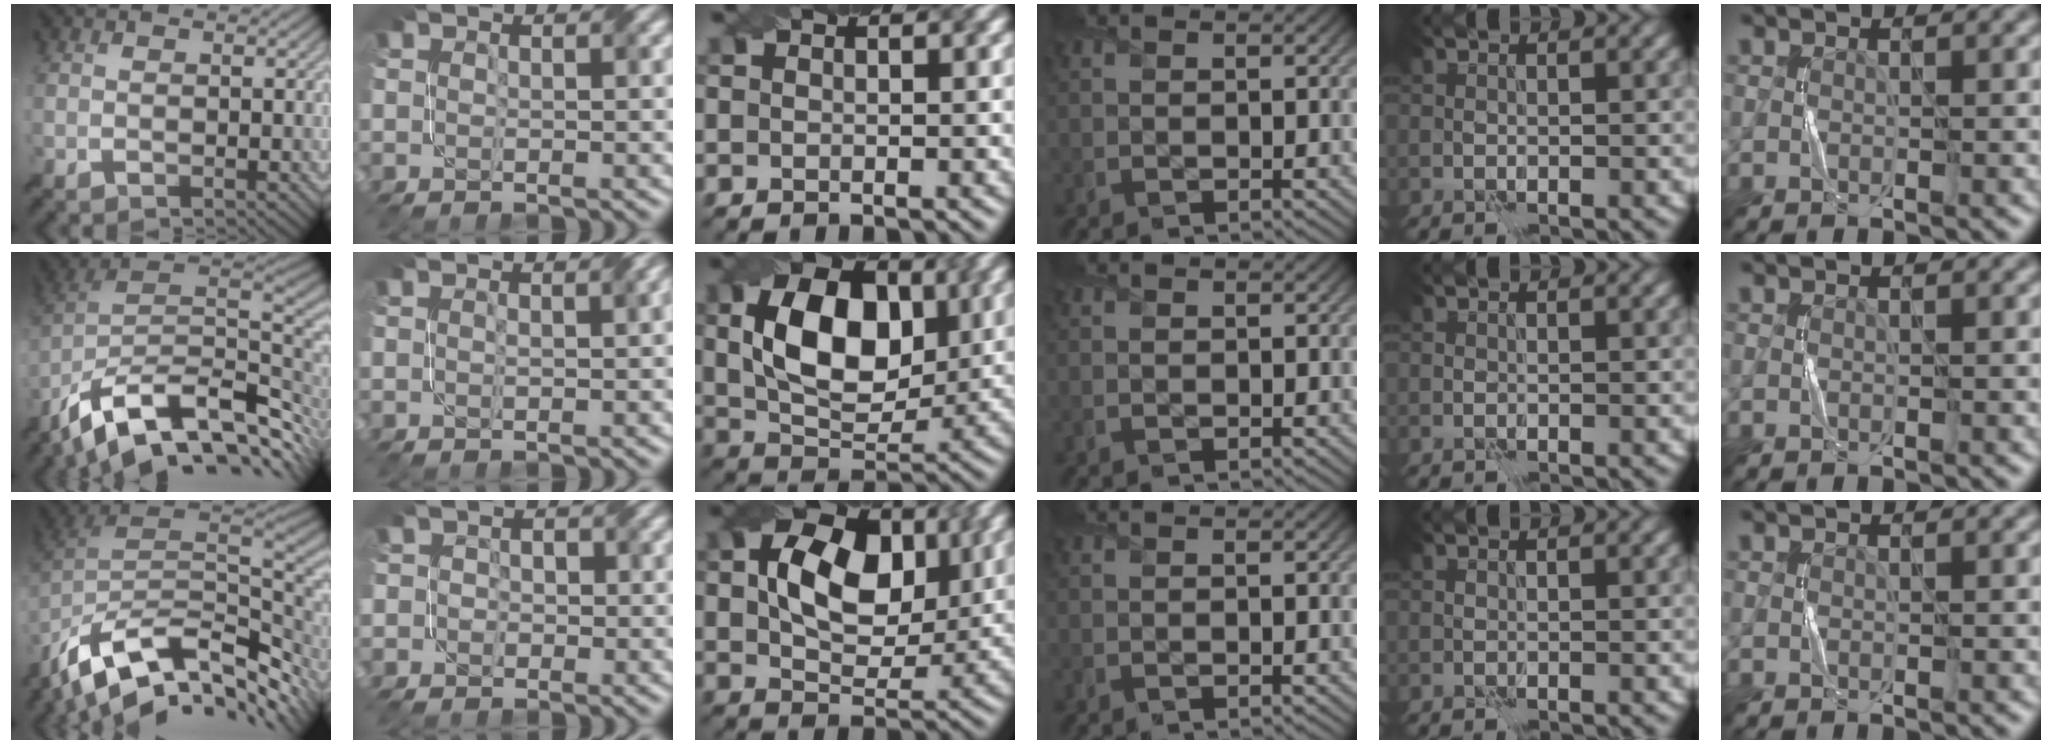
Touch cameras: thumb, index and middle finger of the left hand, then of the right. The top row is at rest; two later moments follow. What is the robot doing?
{"motion": "twist", "object": "screw"}